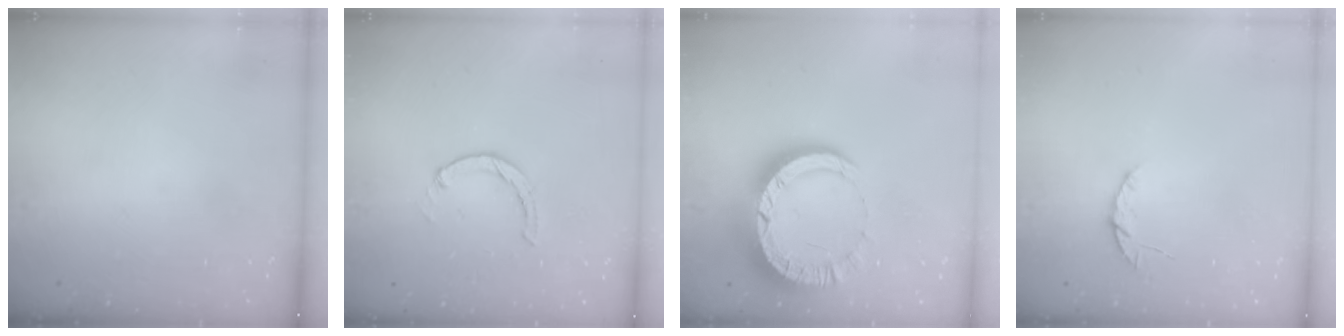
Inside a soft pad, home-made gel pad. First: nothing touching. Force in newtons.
{"total": 1.0, "press": 0.9, "slide": 0.3}
{"total": 12.7, "press": 12.6, "slide": 1.3}
{"total": 4.2, "press": 4.2, "slide": 0.5}